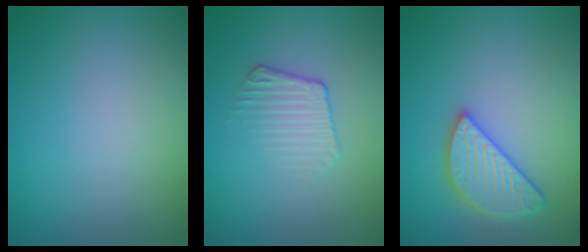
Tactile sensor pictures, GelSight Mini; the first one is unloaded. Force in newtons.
{"total": 1.8, "press": 1.1, "slide": 1.4}
{"total": 3.8, "press": 3.7, "slide": 0.7}